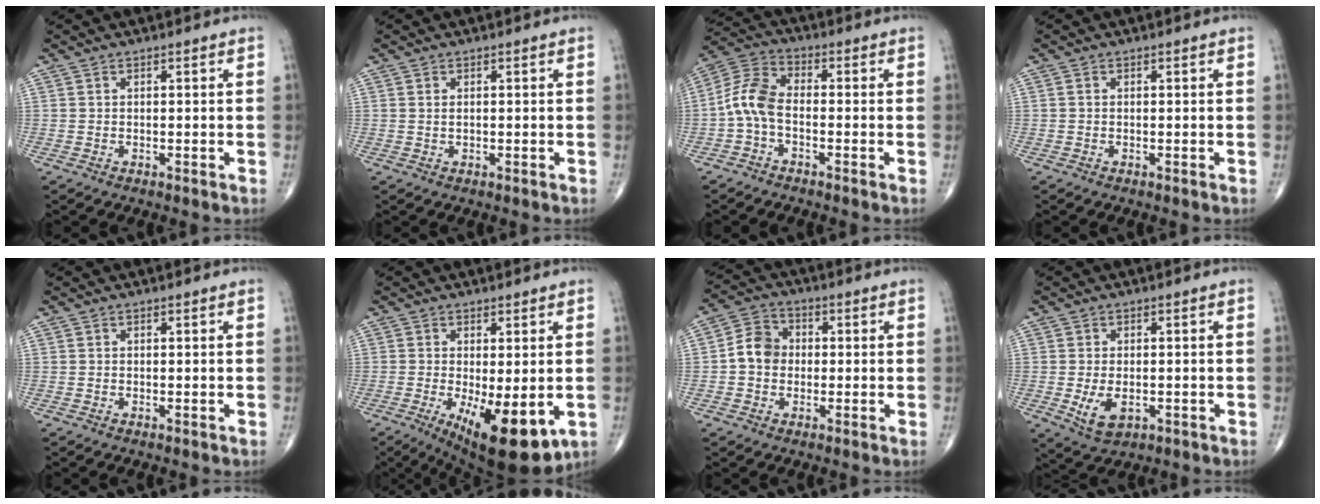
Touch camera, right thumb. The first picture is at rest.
{"total": 0.6, "force": [0.2, 0.3, 0.5], "torque": [-0.009, 0.000, 0.004]}
{"total": 7.5, "force": [-1.8, 4.1, 6.0], "torque": [-0.127, 0.028, -0.048]}
{"total": 0.0}
{"total": 0.0}
{"total": 13.5, "force": [-4.0, 4.9, 12.0], "torque": [-0.173, -0.025, -0.044]}
{"total": 6.5, "force": [-0.4, 5.5, 3.4], "torque": [-0.046, 0.022, -0.020]}
{"total": 5.6, "force": [-1.4, 3.3, 4.4], "torque": [-0.075, -0.007, -0.014]}